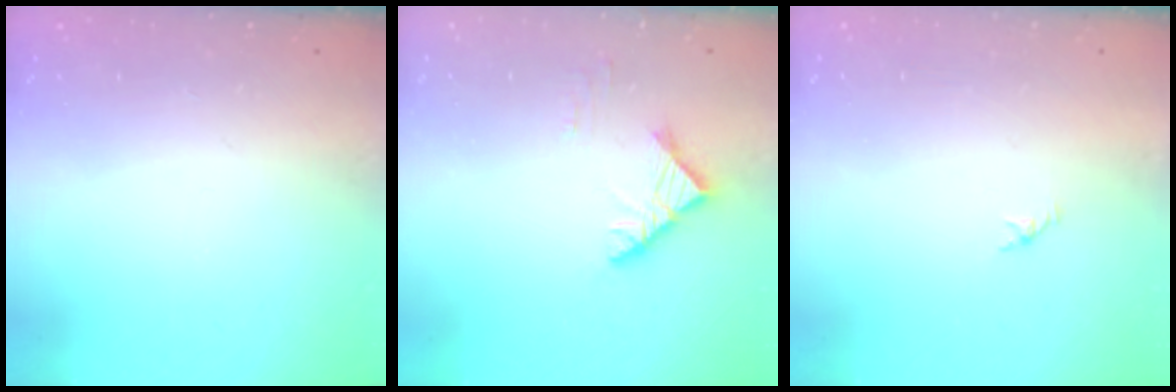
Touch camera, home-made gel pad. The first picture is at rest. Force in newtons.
{"total": 4.2, "press": 4.0, "slide": 1.1}
{"total": 0.5, "press": 0.3, "slide": 0.4}